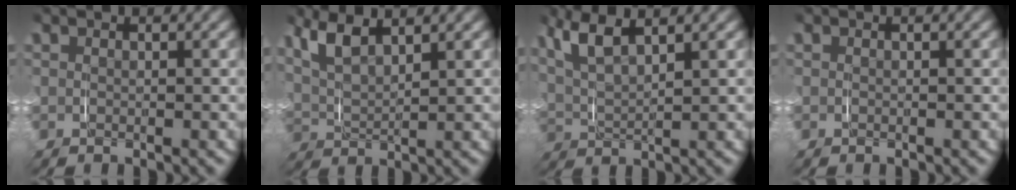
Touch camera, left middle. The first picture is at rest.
{"total": 5.6, "force": [2.5, 3.6, 3.6], "torque": [-0.106, -0.004, 0.037]}
{"total": 6.4, "force": [2.7, 3.9, 4.3], "torque": [-0.115, -0.003, 0.041]}
{"total": 0.0}